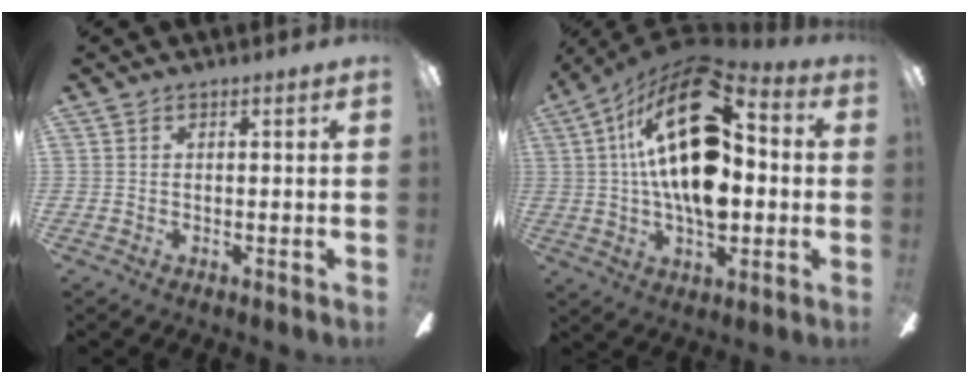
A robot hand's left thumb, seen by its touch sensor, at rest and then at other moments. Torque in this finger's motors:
{"motor_torque": [2.48, 2.53, 2.77, 0.00, 0.31]}